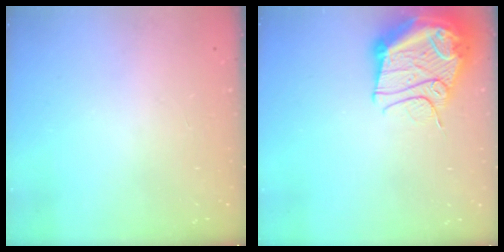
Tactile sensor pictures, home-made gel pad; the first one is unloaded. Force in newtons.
{"total": 17.5, "press": 17.4, "slide": 1.9}